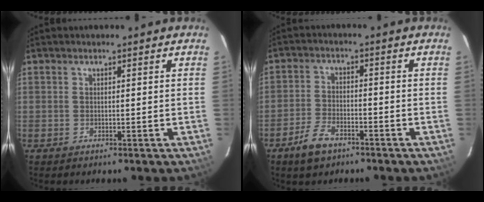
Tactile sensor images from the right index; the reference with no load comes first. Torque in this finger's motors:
{"motor_torque": [0.38, -0.50, 0.11, 0.02]}